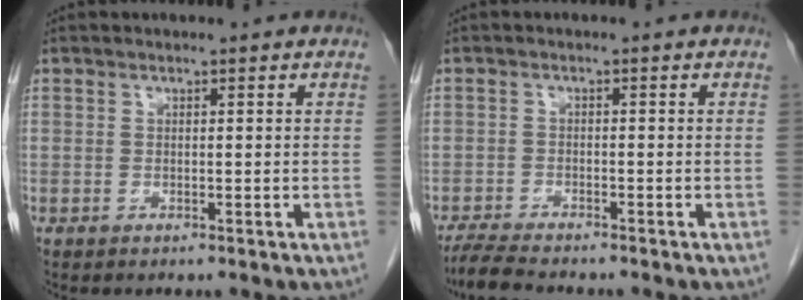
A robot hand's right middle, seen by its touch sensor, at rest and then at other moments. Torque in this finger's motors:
{"motor_torque": [0.18, -0.12, 0.01, 0.00]}